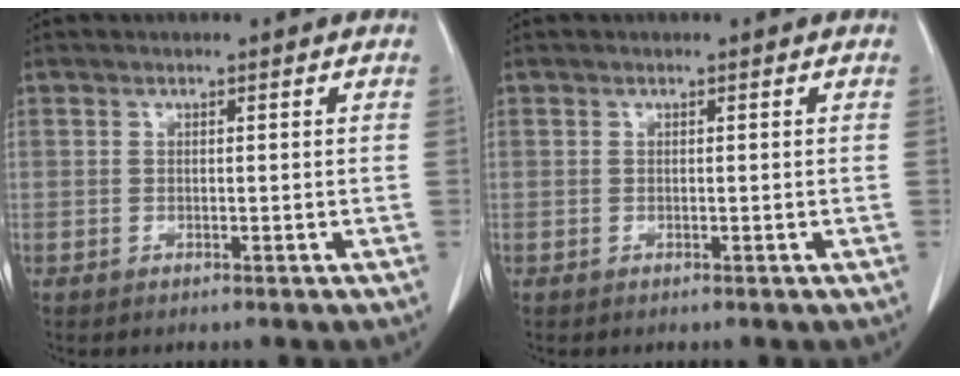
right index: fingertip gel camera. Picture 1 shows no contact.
{"total": 0.0}